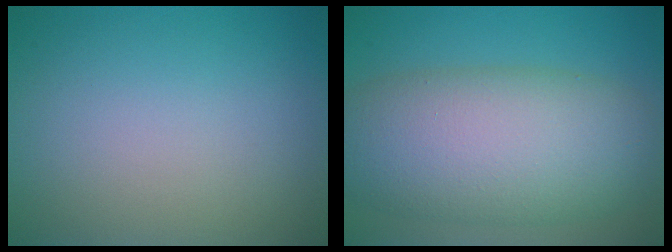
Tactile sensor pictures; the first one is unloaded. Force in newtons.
{"total": 10.7, "press": 10.7, "slide": 0.5}